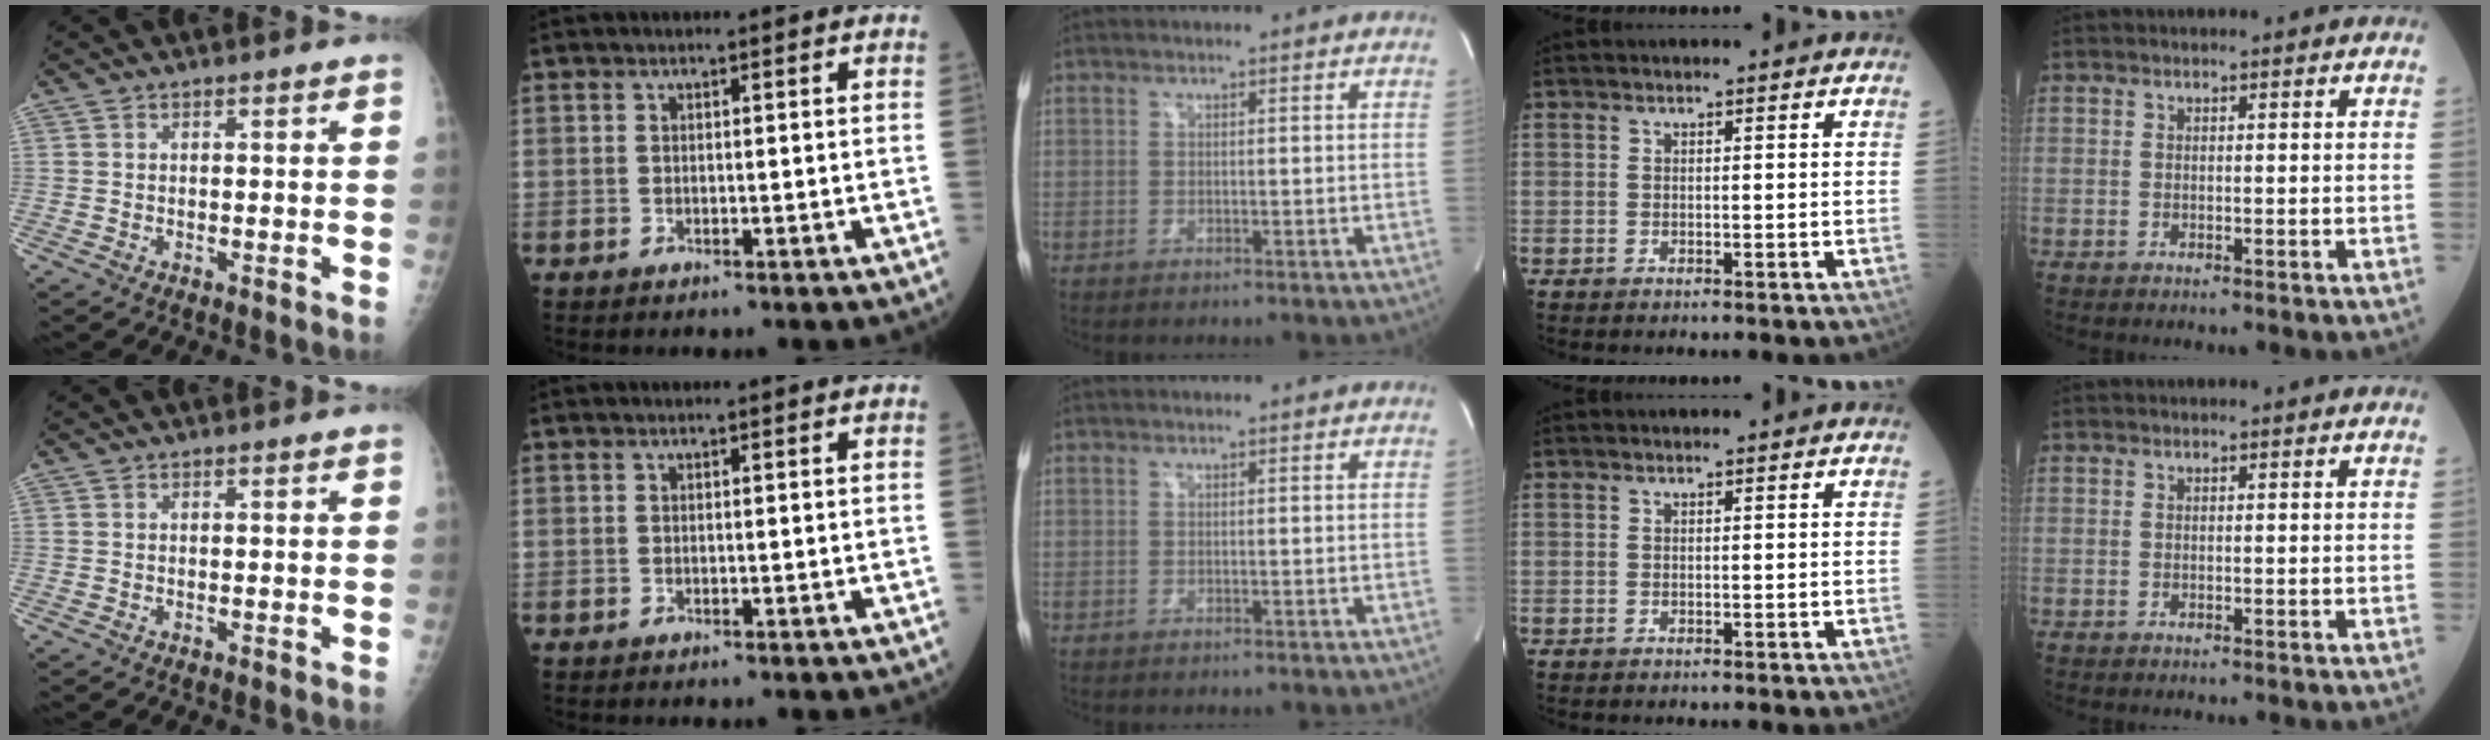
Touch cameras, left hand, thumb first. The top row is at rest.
{}